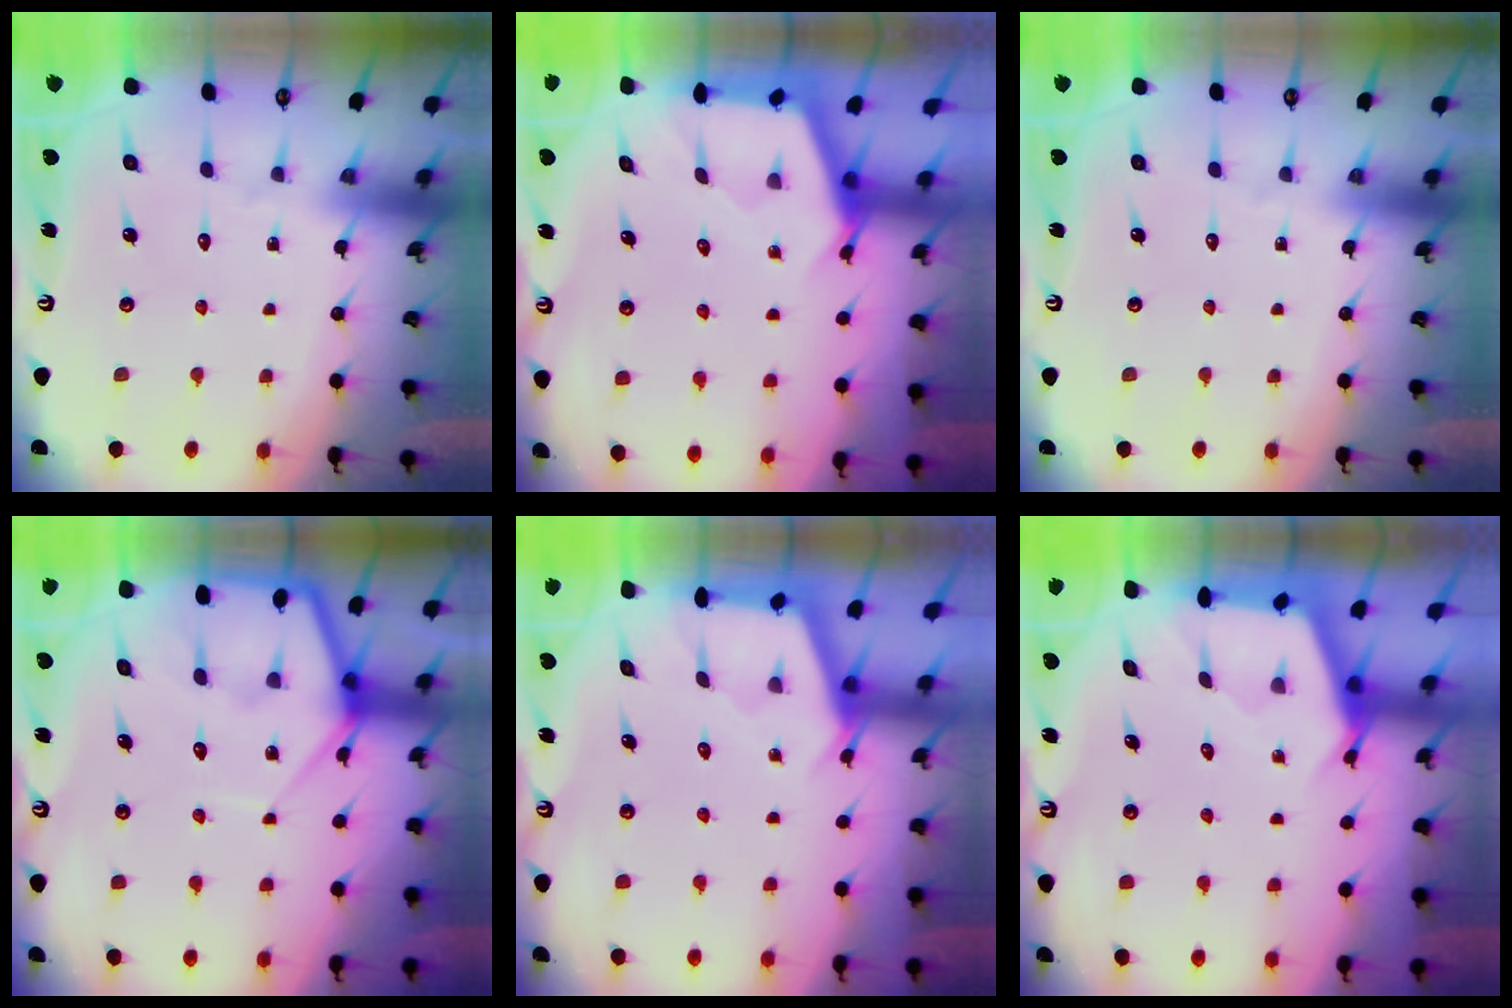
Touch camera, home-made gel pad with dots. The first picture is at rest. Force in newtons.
{"total": 2.7, "press": 2.7, "slide": 0.4}
{"total": 0.0}
{"total": 8.0, "press": 8.0, "slide": 0.6}
{"total": 2.7, "press": 2.7, "slide": 0.3}
{"total": 2.5, "press": 2.5, "slide": 0.3}